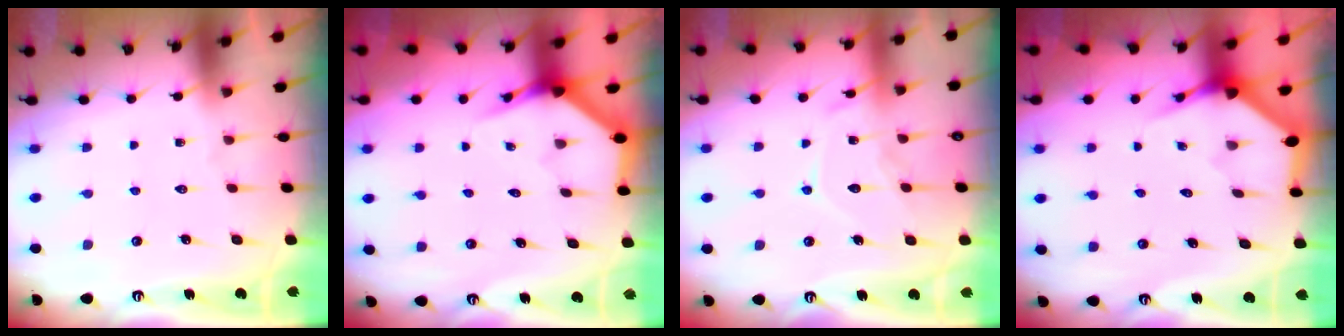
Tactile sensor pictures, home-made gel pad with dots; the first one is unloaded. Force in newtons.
{"total": 3.8, "press": 3.8, "slide": 0.2}
{"total": 11.5, "press": 11.4, "slide": 1.1}
{"total": 3.4, "press": 3.4, "slide": 0.1}